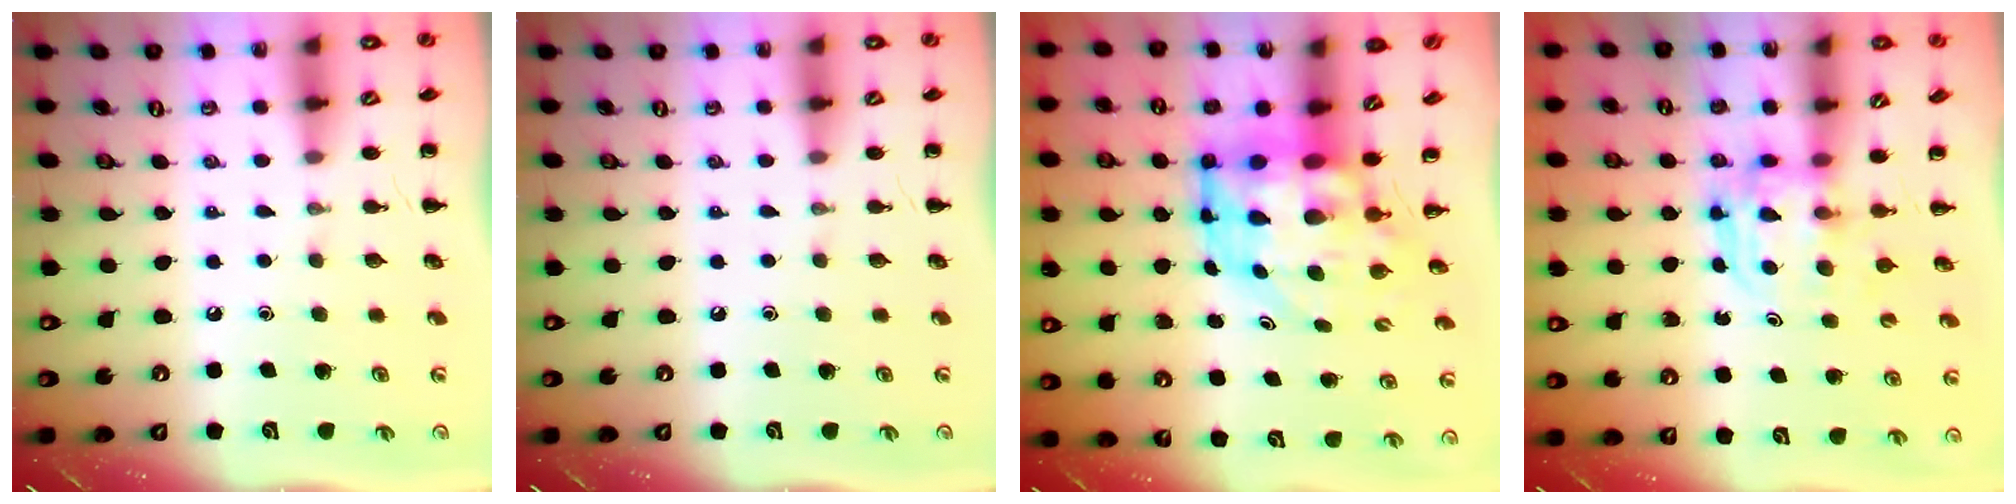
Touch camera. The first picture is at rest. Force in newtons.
{"total": 0.0}
{"total": 9.5, "press": 9.1, "slide": 2.7}
{"total": 3.6, "press": 3.6, "slide": 0.2}